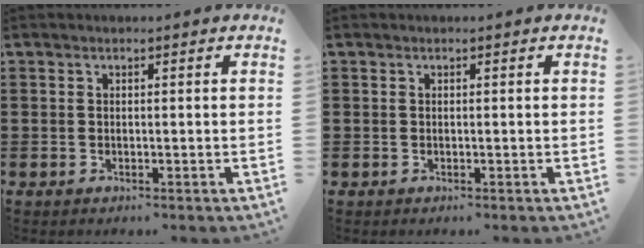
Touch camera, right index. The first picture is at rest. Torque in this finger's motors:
{"motor_torque": [0.00, 0.00, 0.00, -0.01]}